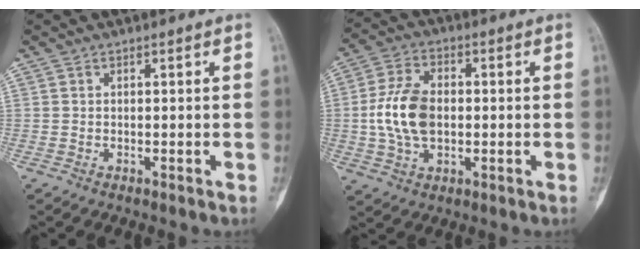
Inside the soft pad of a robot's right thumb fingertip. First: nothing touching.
{"total": 11.3, "force": [-0.3, 7.1, 8.7], "torque": [-0.167, 0.011, -0.007]}